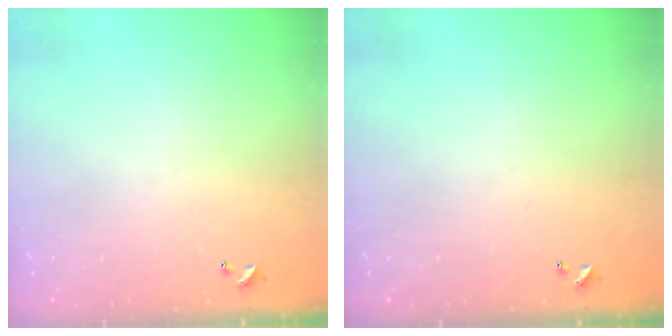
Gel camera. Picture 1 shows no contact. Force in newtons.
{"total": 0.0}